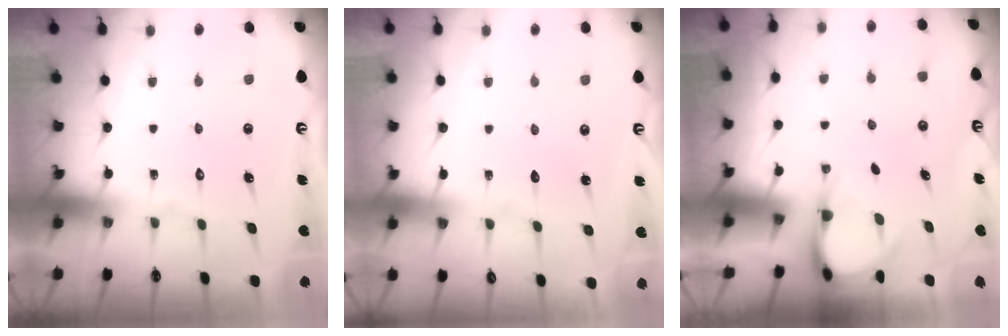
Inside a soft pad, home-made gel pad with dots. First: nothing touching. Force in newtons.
{"total": 2.4, "press": 2.4, "slide": 0.2}
{"total": 3.8, "press": 3.8, "slide": 0.4}